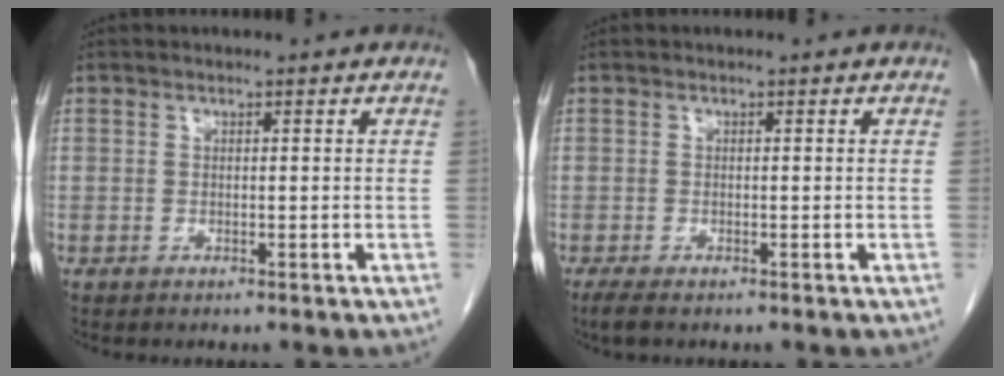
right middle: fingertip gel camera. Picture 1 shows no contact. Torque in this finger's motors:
{"motor_torque": [0.30, -0.12, -0.02, 0.02]}